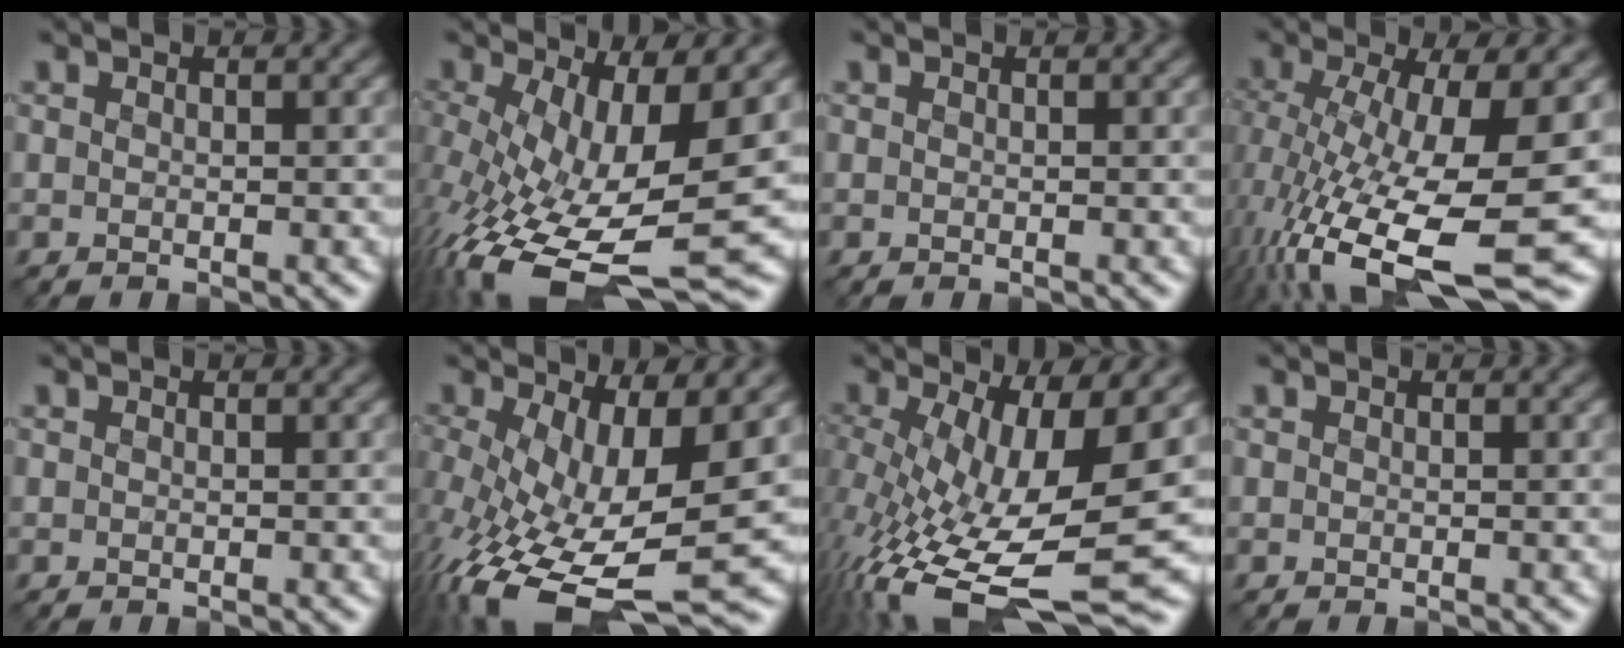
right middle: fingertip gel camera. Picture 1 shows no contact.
{"total": 12.9, "force": [-2.9, 4.7, 11.7], "torque": [-0.217, -0.024, -0.045]}
{"total": 0.0}
{"total": 12.9, "force": [-3.0, 4.4, 11.7], "torque": [-0.226, -0.028, -0.043]}
{"total": 0.0}
{"total": 11.3, "force": [-2.4, 4.3, 10.2], "torque": [-0.197, -0.030, -0.035]}
{"total": 14.4, "force": [-3.6, 5.0, 13.0], "torque": [-0.242, -0.022, -0.058]}
{"total": 0.0}